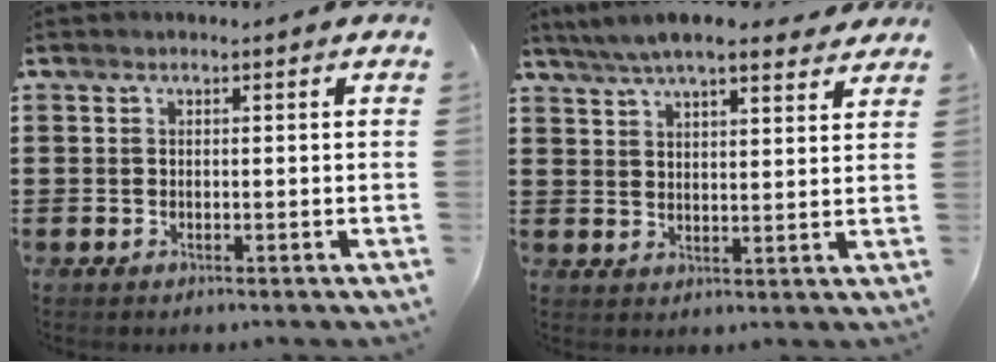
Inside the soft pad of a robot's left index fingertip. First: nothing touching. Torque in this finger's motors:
{"motor_torque": [2.14, 0.00, 0.42, 0.14]}